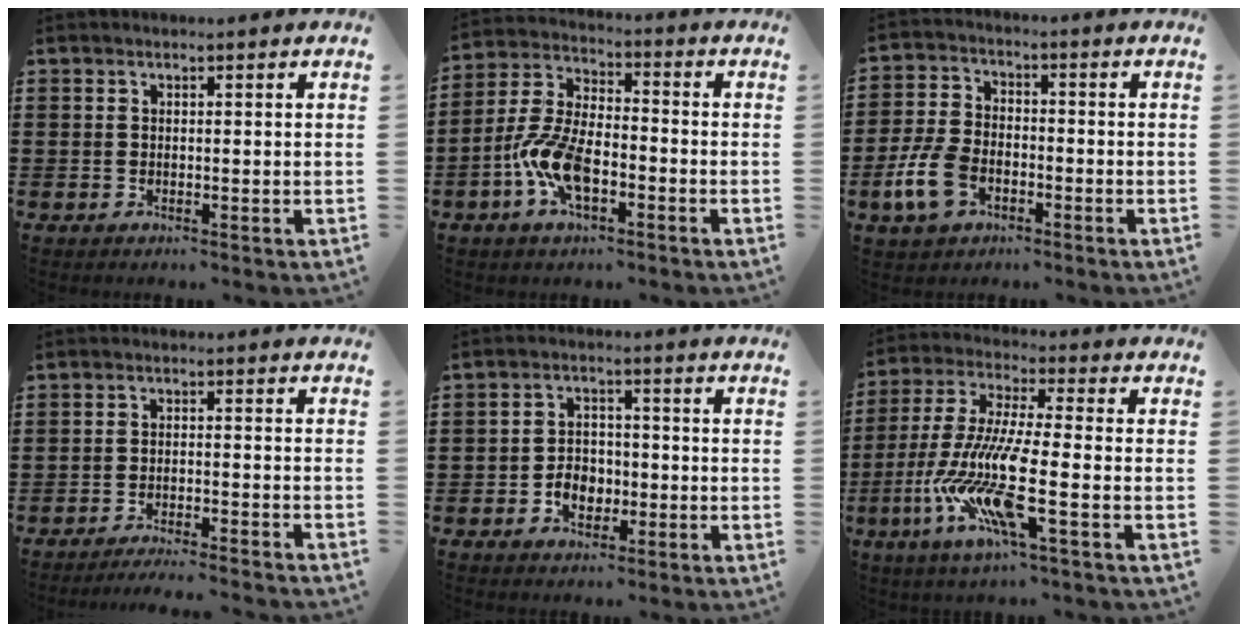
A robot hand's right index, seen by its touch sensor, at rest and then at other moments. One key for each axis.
{"total": 9.4, "fx": -3.4, "fy": 4.3, "fz": 7.6, "tx": -0.189, "ty": -0.009, "tz": -0.069}
{"total": 7.2, "fx": -3.1, "fy": 4.4, "fz": 4.8, "tx": -0.128, "ty": 0.000, "tz": -0.065}
{"total": 3.0, "fx": -2.9, "fy": -0.5, "fz": 0.5, "tx": -0.013, "ty": -0.004, "tz": -0.059}
{"total": 4.2, "fx": -1.5, "fy": 3.1, "fz": 2.4, "tx": -0.043, "ty": -0.001, "tz": -0.029}
{"total": 13.1, "fx": -5.3, "fy": 2.4, "fz": 11.8, "tx": -0.282, "ty": -0.021, "tz": -0.116}